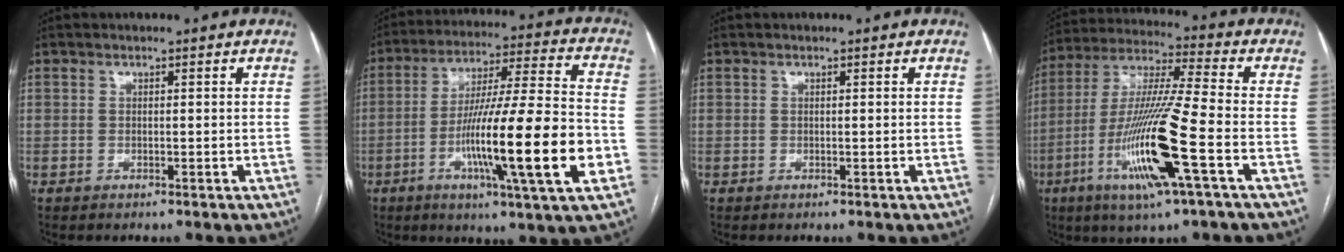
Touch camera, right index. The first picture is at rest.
{"total": 20.3, "force": [-5.7, 0.3, 19.5], "torque": [-0.316, -0.014, -0.096]}
{"total": 0.0}
{"total": 17.2, "force": [-6.1, -0.1, 16.1], "torque": [-0.330, -0.019, -0.117]}